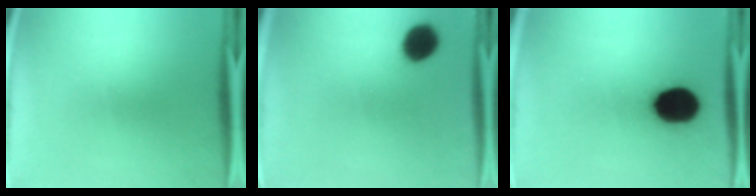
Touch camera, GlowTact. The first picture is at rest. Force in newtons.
{"total": 8.1}
{"total": 15.6}